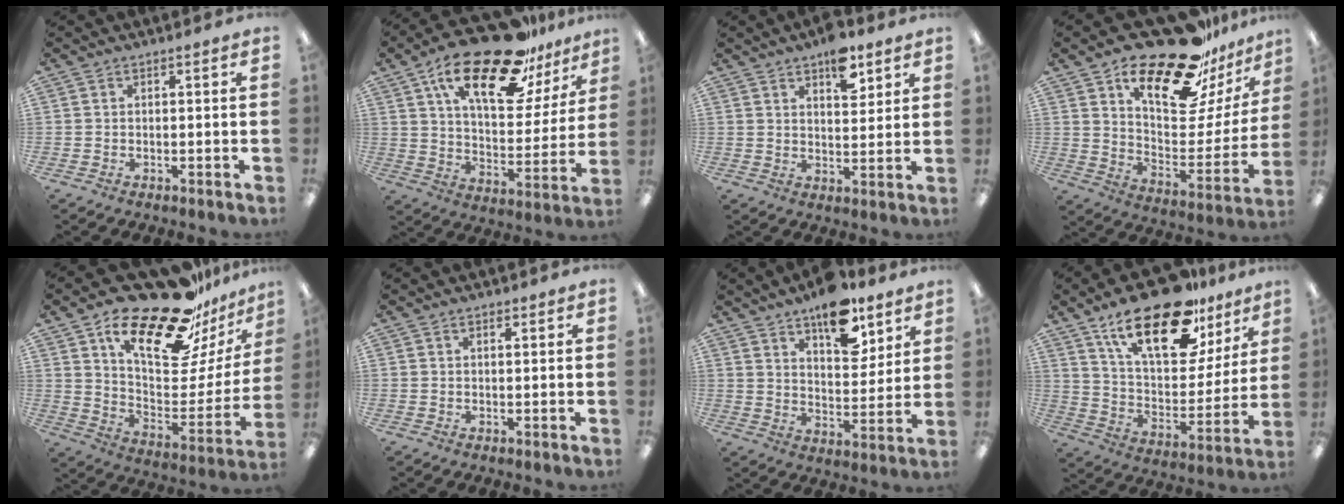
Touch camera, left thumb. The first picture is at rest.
{"total": 24.7, "force": [16.3, 9.2, 16.1], "torque": [-0.261, -0.092, 0.273]}
{"total": 8.6, "force": [5.7, 4.1, 5.0], "torque": [-0.057, -0.030, 0.094]}
{"total": 24.7, "force": [18.9, 8.8, 13.3], "torque": [-0.203, -0.125, 0.317]}
{"total": 25.9, "force": [19.8, 8.5, 14.4], "torque": [-0.217, -0.132, 0.330]}
{"total": 1.0, "force": [0.7, 0.5, 0.6], "torque": [-0.005, -0.002, 0.010]}
{"total": 13.9, "force": [9.8, 6.4, 7.4], "torque": [-0.091, -0.057, 0.168]}
{"total": 25.1, "force": [16.5, 10.1, 15.9], "torque": [-0.258, -0.095, 0.282]}